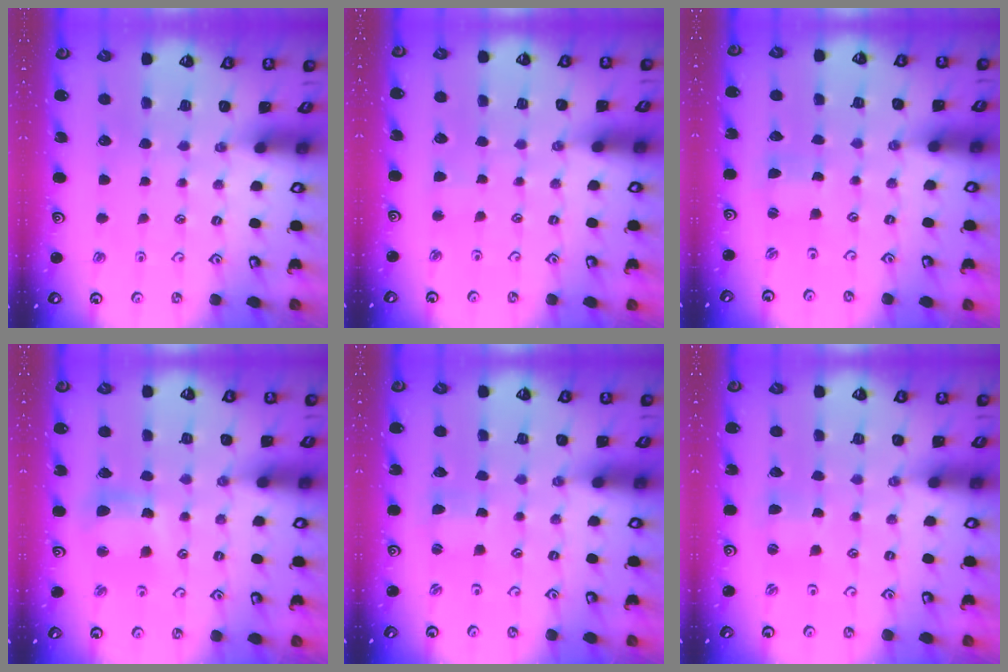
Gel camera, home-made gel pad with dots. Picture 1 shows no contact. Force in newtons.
{"total": 1.5, "press": 1.5, "slide": 0.3}
{"total": 0.8, "press": 0.8, "slide": 0.2}
{"total": 9.1, "press": 9.0, "slide": 1.4}
{"total": 0.8, "press": 0.8, "slide": 0.2}
{"total": 1.8, "press": 1.8, "slide": 0.3}